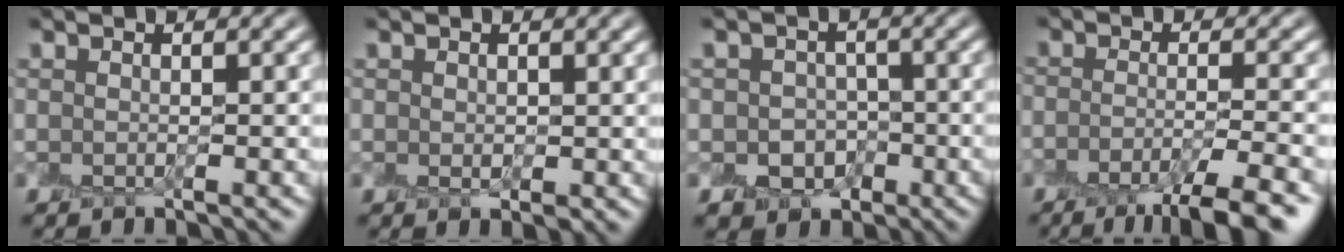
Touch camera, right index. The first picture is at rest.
{"total": 0.8, "force": [0.5, 0.5, 0.4], "torque": [-0.002, 0.003, 0.017]}
{"total": 4.3, "force": [-1.3, 3.6, 1.8], "torque": [-0.037, -0.011, -0.018]}
{"total": 6.0, "force": [-4.0, 1.2, 4.3], "torque": [-0.043, 0.001, -0.066]}